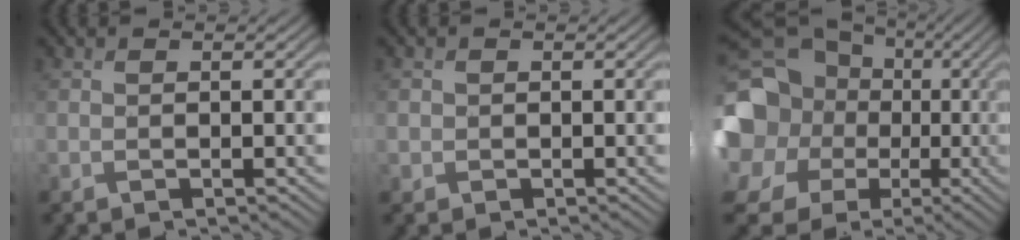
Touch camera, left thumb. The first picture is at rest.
{"total": 1.1, "force": [0.2, 1.1, -0.2], "torque": [0.009, 0.000, -0.002]}
{"total": 20.5, "force": [1.8, 18.6, 8.3], "torque": [-0.249, 0.016, 0.001]}